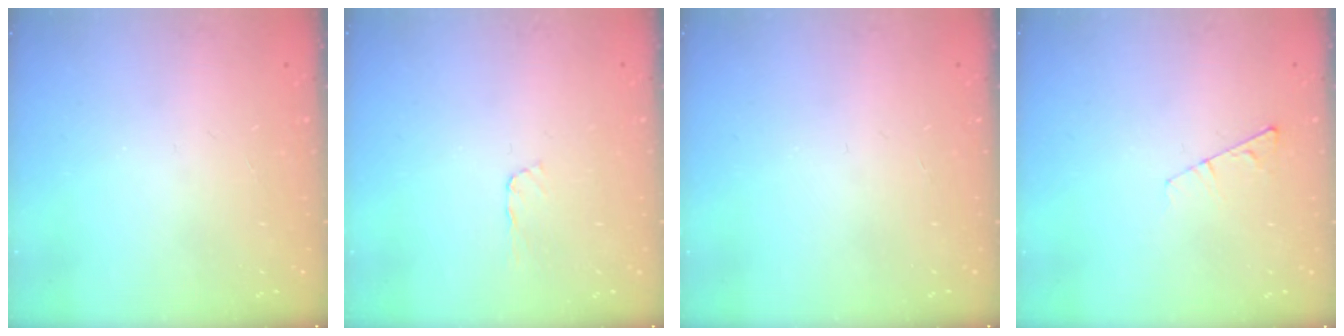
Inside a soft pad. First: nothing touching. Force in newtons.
{"total": 2.1, "press": 2.1, "slide": 0.3}
{"total": 0.0}
{"total": 3.9, "press": 3.9, "slide": 0.5}